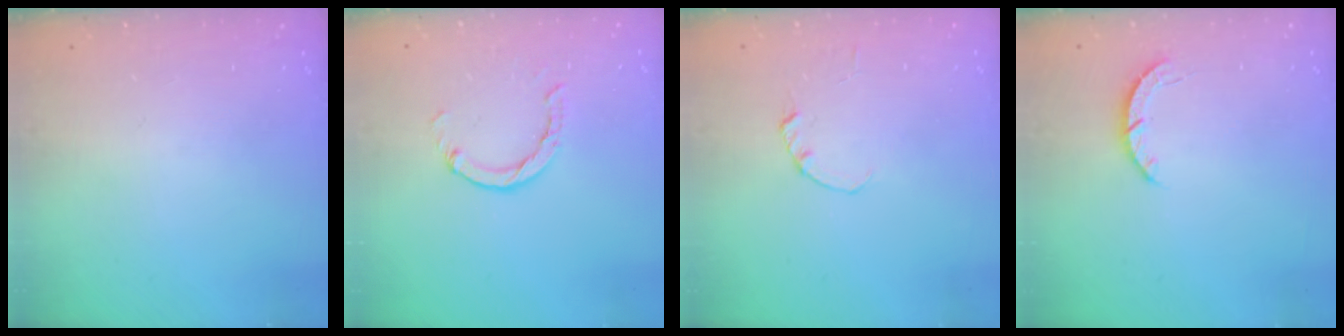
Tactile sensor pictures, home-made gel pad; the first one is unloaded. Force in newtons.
{"total": 2.9, "press": 2.9, "slide": 0.4}
{"total": 0.0}
{"total": 2.8, "press": 2.8, "slide": 0.4}